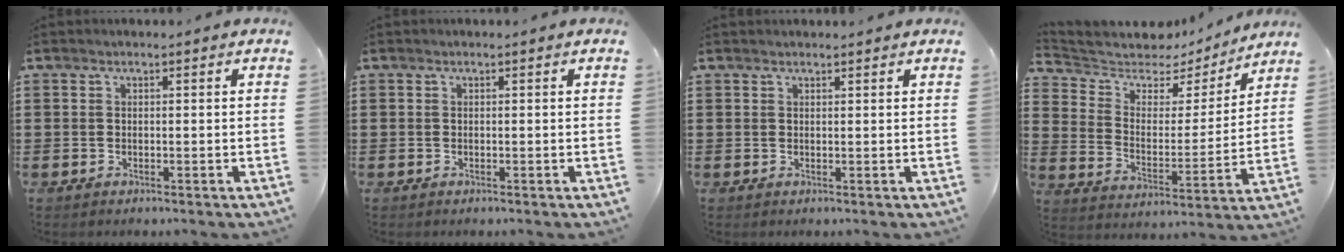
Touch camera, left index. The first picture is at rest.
{"total": 0.0}
{"total": 0.8, "force": [0.8, 0.1, 0.0], "torque": [-0.002, 0.000, 0.016]}
{"total": 5.2, "force": [4.5, 2.6, 0.6], "torque": [-0.049, -0.034, 0.072]}